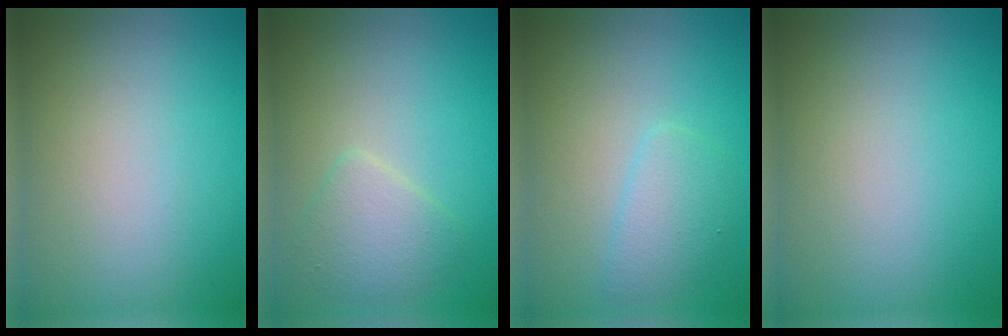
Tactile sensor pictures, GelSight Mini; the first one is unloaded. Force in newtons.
{"total": 2.6, "press": 2.6, "slide": 0.1}
{"total": 2.2, "press": 2.2, "slide": 0.1}
{"total": 0.0}